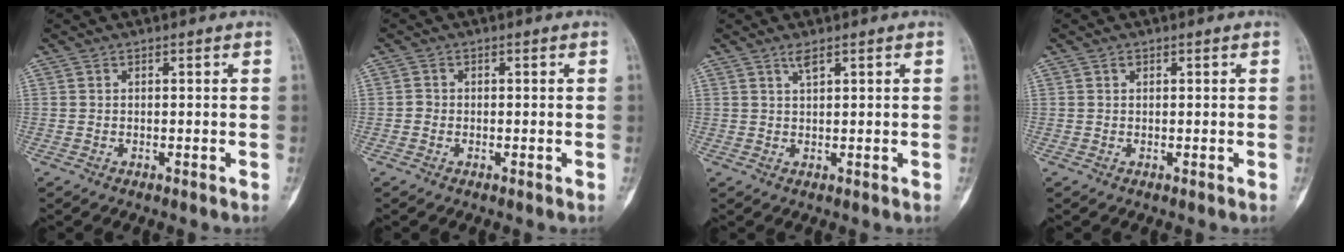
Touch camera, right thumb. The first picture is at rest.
{"total": 1.0, "force": [-0.3, 0.9, 0.2], "torque": [0.008, 0.004, -0.007]}
{"total": 1.7, "force": [1.2, 0.2, 1.1], "torque": [-0.021, -0.002, 0.026]}
{"total": 0.6, "force": [0.3, 0.4, 0.3], "torque": [-0.003, -0.001, 0.005]}